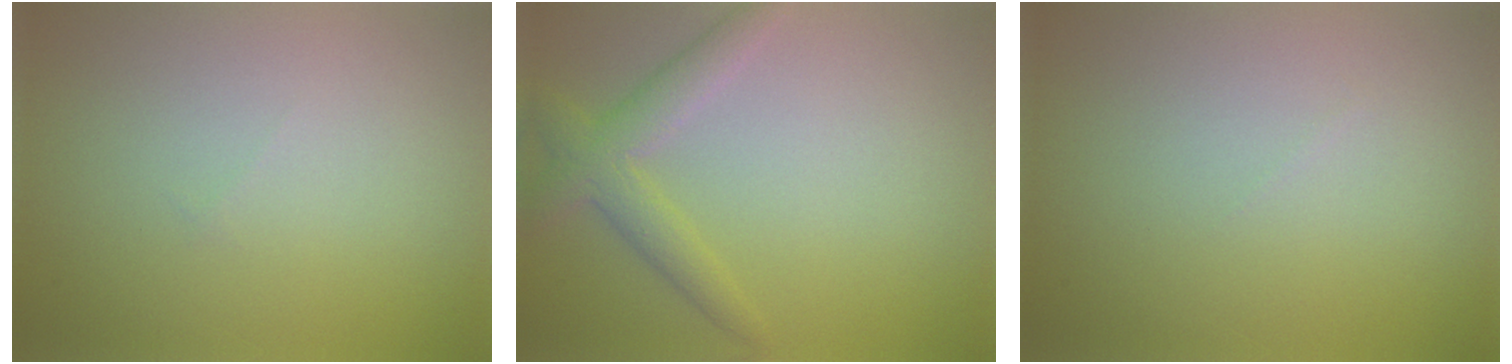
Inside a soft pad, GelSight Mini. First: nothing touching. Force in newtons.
{"total": 3.1, "press": 3.1, "slide": 0.2}
{"total": 0.0}